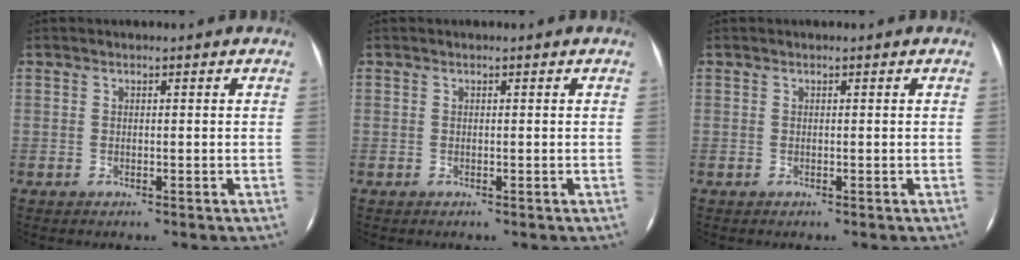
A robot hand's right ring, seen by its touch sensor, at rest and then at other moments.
{"total": 0.0}
{"total": 0.0}